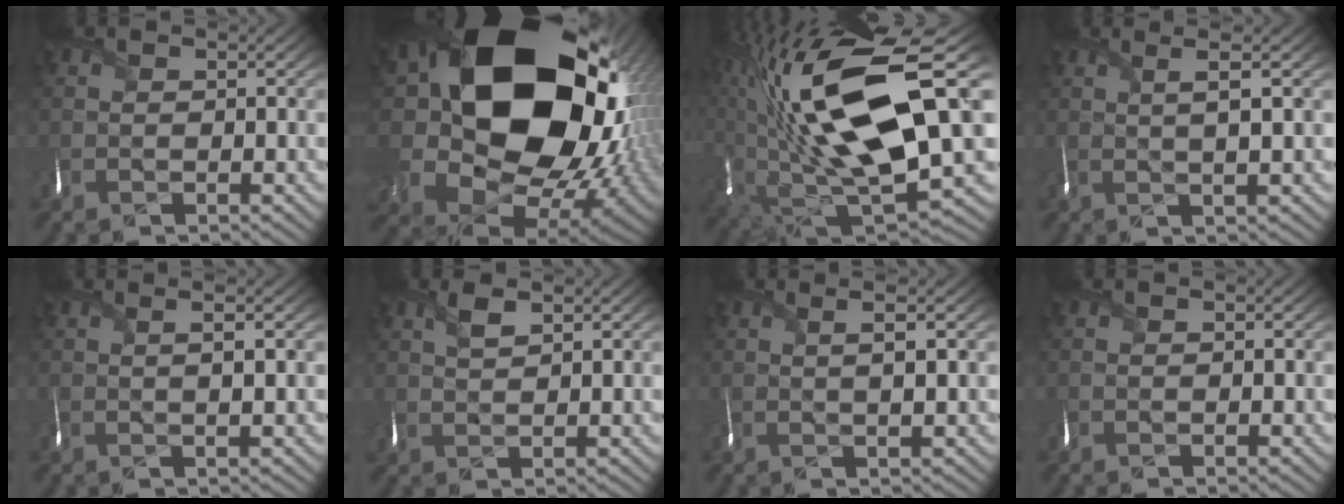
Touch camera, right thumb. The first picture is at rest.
{"total": 22.8, "force": [5.5, 17.6, 13.4], "torque": [-0.314, -0.055, 0.145]}
{"total": 21.4, "force": [5.3, 10.0, 18.2], "torque": [-0.381, -0.026, 0.100]}
{"total": 3.7, "force": [1.2, 0.3, 3.5], "torque": [-0.064, 0.011, 0.020]}
{"total": 2.2, "force": [0.6, 0.2, 2.1], "torque": [-0.031, 0.010, 0.005]}
{"total": 2.5, "force": [1.5, 1.0, 1.7], "torque": [-0.042, 0.002, 0.033]}
{"total": 2.9, "force": [0.8, 0.2, 2.8], "torque": [-0.044, 0.010, 0.012]}
{"total": 0.0}